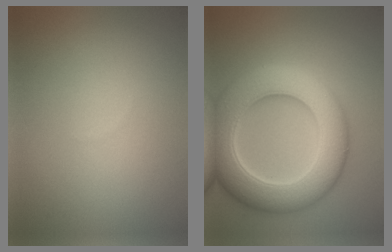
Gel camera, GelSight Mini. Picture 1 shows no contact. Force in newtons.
{"total": 10.4, "press": 10.3, "slide": 0.4}